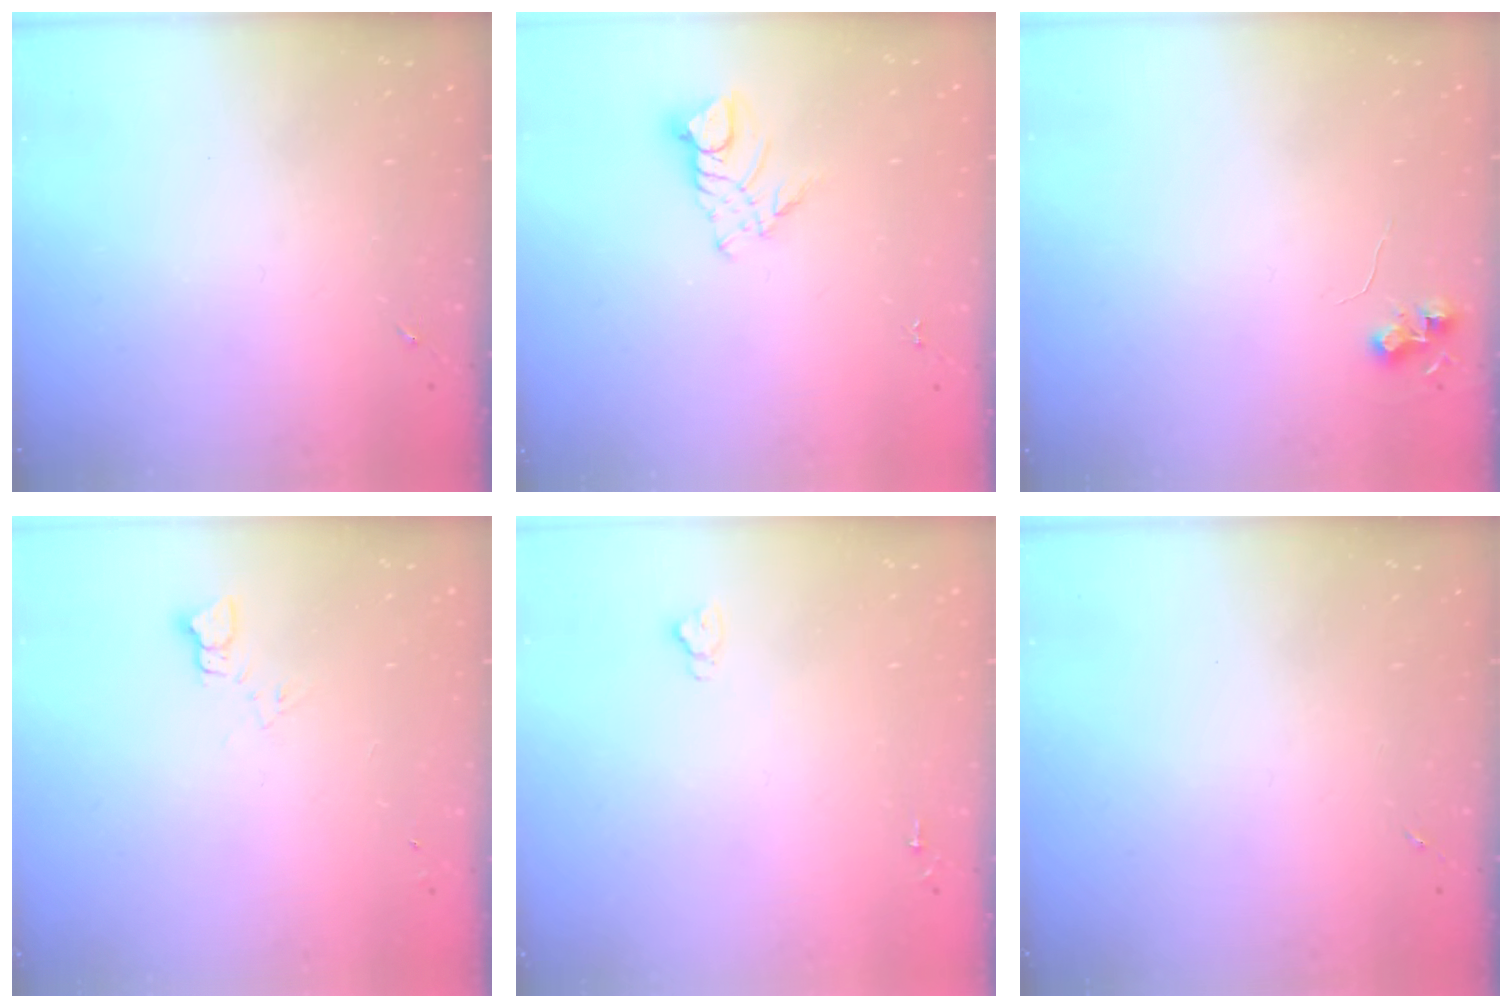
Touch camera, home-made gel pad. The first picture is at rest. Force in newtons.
{"total": 6.7, "press": 6.7, "slide": 0.5}
{"total": 6.0, "press": 5.9, "slide": 0.7}
{"total": 4.1, "press": 4.0, "slide": 0.4}
{"total": 2.6, "press": 2.5, "slide": 0.3}
{"total": 0.0}